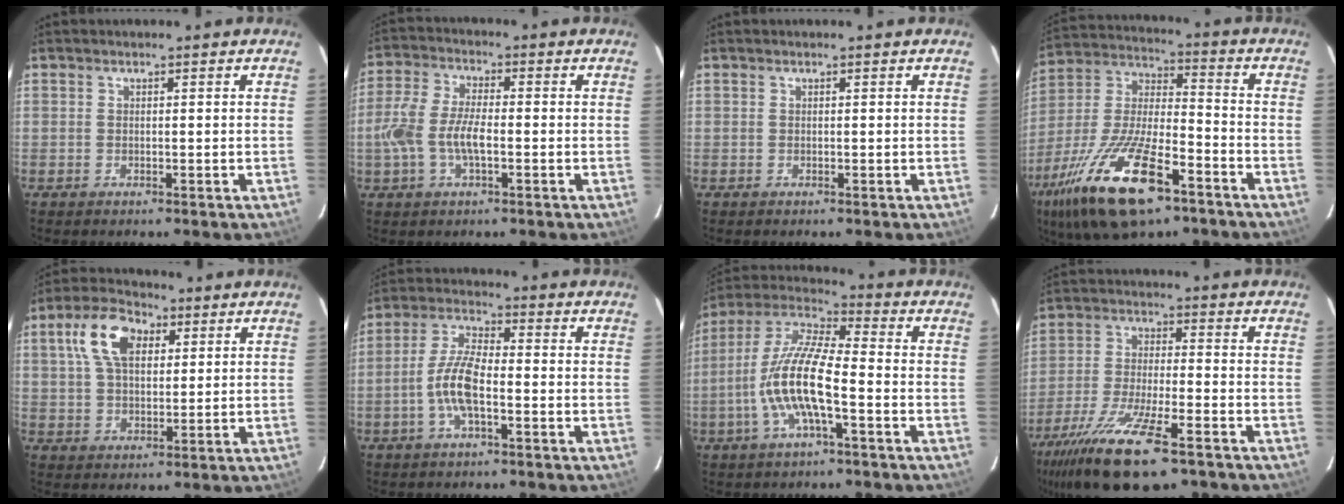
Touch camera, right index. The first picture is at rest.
{"total": 9.0, "force": [-2.0, 3.8, 7.9], "torque": [-0.170, 0.003, -0.039]}
{"total": 0.0}
{"total": 22.9, "force": [-13.1, 8.1, 17.0], "torque": [-0.346, -0.034, -0.238]}
{"total": 10.8, "force": [4.1, 6.3, 7.8], "torque": [-0.153, 0.031, 0.072]}
{"total": 8.4, "force": [-2.6, 2.7, 7.5], "torque": [-0.157, 0.005, -0.054]}
{"total": 14.3, "force": [-4.1, 3.2, 13.4], "torque": [-0.266, -0.002, -0.084]}
{"total": 17.9, "force": [-12.2, 4.2, 12.5], "torque": [-0.257, -0.052, -0.221]}